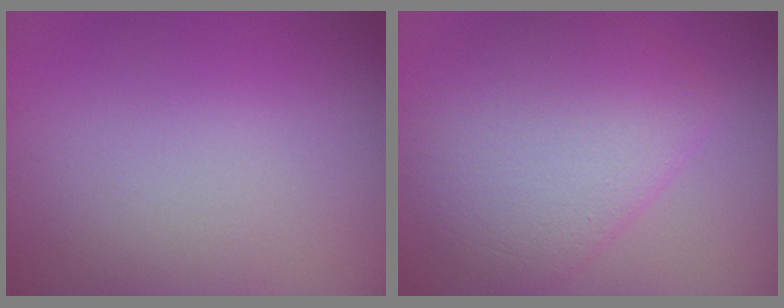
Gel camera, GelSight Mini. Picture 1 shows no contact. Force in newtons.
{"total": 7.3, "press": 7.3, "slide": 0.2}